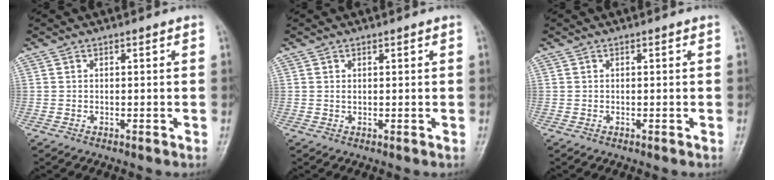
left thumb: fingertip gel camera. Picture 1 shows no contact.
{"total": 0.6, "force": [0.4, 0.3, 0.4], "torque": [-0.007, -0.001, 0.008]}
{"total": 0.0}